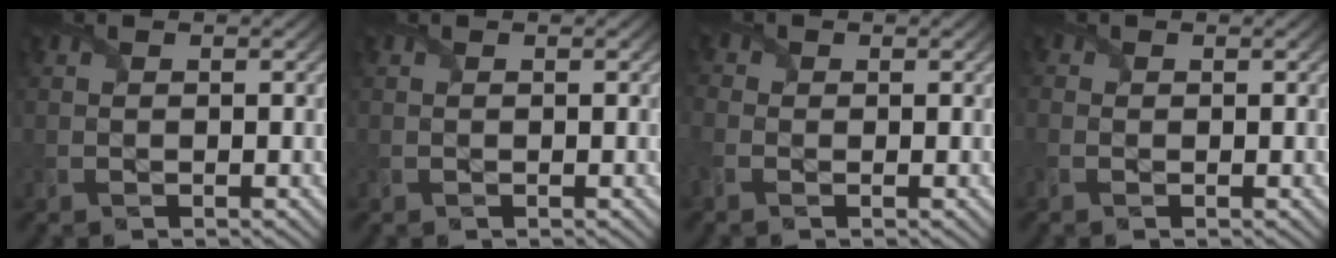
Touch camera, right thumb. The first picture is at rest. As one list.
[{"total": 0.0}, {"total": 2.4, "force": [-0.8, 2.0, 1.2], "torque": [-0.040, -0.004, -0.025]}, {"total": 1.2, "force": [-0.3, 1.0, 0.4], "torque": [-0.010, -0.004, -0.008]}]